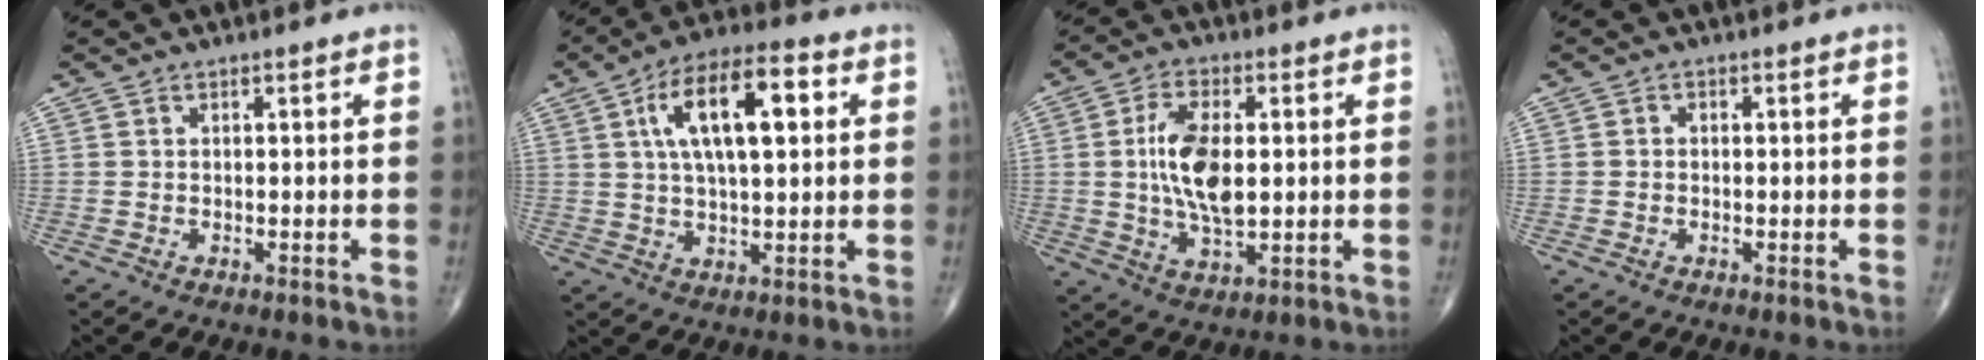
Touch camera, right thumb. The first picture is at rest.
{"total": 15.1, "force": [4.0, 6.1, 13.2], "torque": [-0.216, 0.013, 0.063]}
{"total": 11.4, "force": [0.8, 5.4, 10.0], "torque": [-0.188, -0.005, 0.016]}
{"total": 0.7, "force": [-0.1, 0.6, 0.3], "torque": [0.000, 0.002, -0.007]}